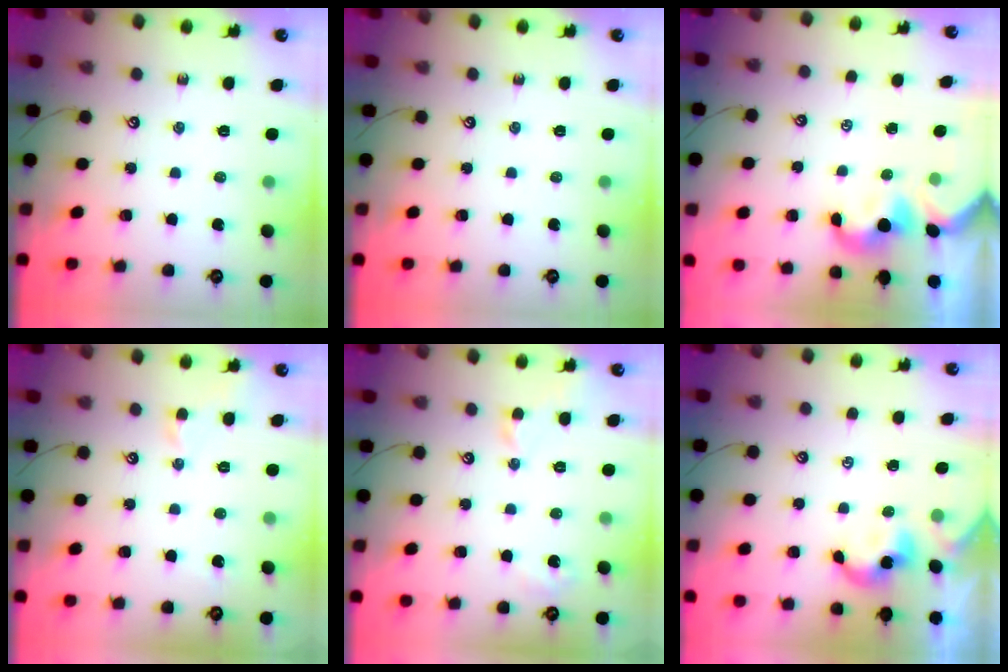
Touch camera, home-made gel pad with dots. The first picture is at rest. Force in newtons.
{"total": 0.0}
{"total": 1.1, "press": 1.0, "slide": 0.4}
{"total": 0.7, "press": 0.7, "slide": 0.2}
{"total": 1.7, "press": 1.6, "slide": 0.6}
{"total": 0.6, "press": 0.5, "slide": 0.2}